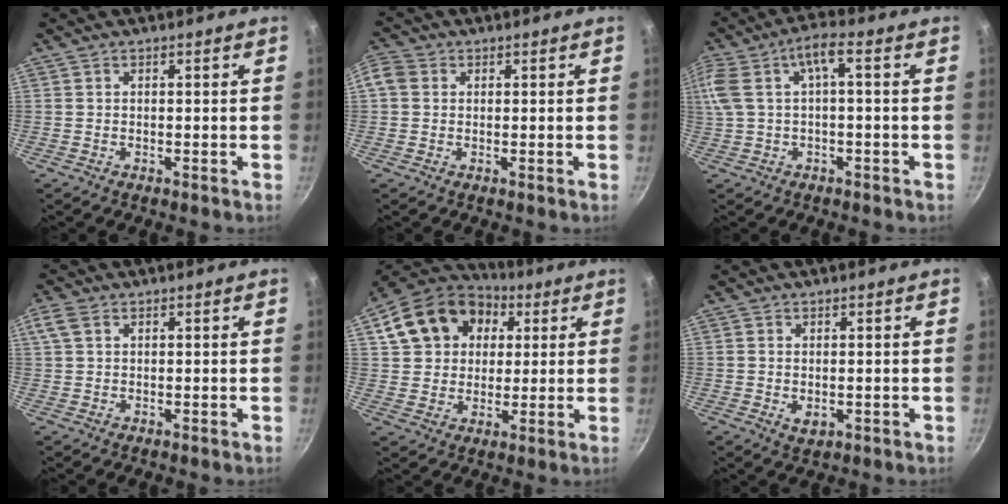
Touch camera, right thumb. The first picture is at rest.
{"total": 3.6, "force": [0.5, 3.1, 1.8], "torque": [-0.032, 0.006, -0.003]}
{"total": 9.5, "force": [0.5, 3.7, 8.8], "torque": [-0.189, 0.020, 0.013]}
{"total": 3.4, "force": [1.4, 2.2, 2.2], "torque": [-0.046, 0.009, 0.028]}
{"total": 18.7, "force": [5.9, 14.7, 9.9], "torque": [-0.161, 0.028, 0.093]}
{"total": 2.6, "force": [-0.2, 1.7, 2.0], "torque": [-0.032, -0.007, -0.001]}